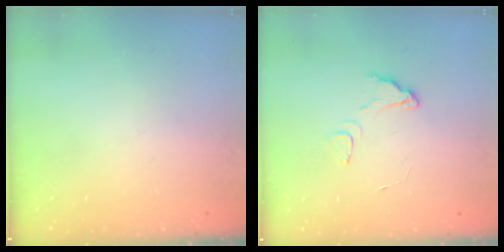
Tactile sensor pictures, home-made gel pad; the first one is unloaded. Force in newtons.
{"total": 4.3, "press": 4.3, "slide": 0.4}